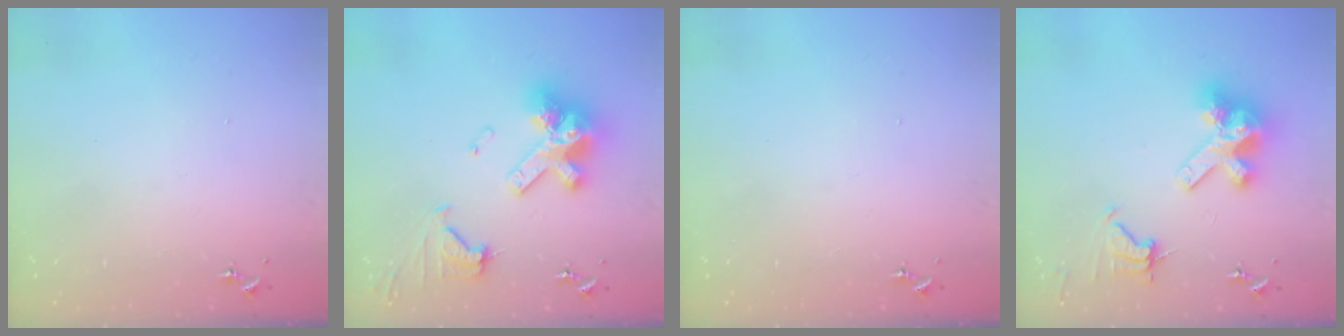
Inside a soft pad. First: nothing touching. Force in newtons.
{"total": 18.7, "press": 18.6, "slide": 2.0}
{"total": 0.0}
{"total": 14.8, "press": 14.7, "slide": 1.8}